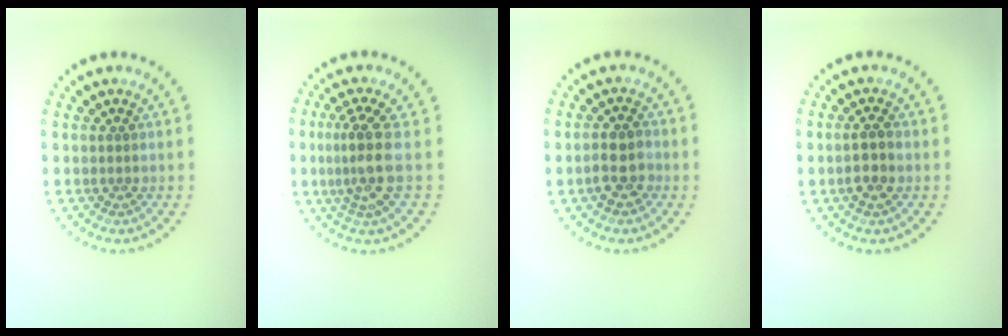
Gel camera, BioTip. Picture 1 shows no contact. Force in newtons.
{"total": 3.3, "press": 2.5, "slide": 2.1}
{"total": 2.7, "press": 2.6, "slide": 0.8}
{"total": 2.3, "press": 2.2, "slide": 0.6}